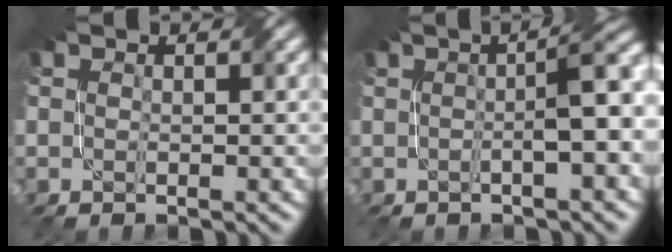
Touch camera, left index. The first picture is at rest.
{"total": 5.0, "force": [0.2, 0.9, 4.9], "torque": [-0.066, 0.017, -0.001]}